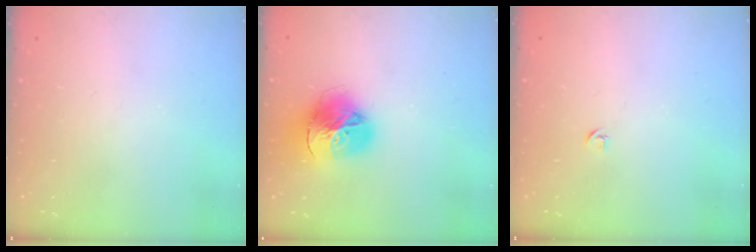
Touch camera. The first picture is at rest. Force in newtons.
{"total": 18.2, "press": 18.1, "slide": 2.0}
{"total": 2.7, "press": 2.6, "slide": 0.6}